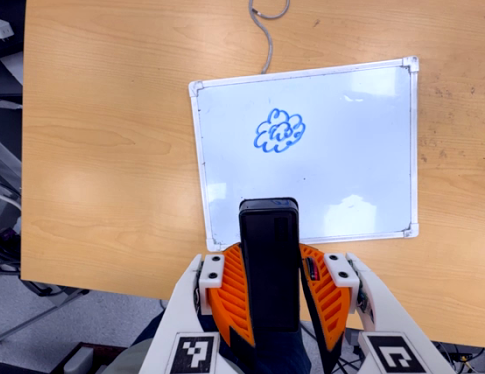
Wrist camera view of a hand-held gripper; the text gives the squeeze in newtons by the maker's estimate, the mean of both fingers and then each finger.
{"total": 9.5, "left": 8.0, "right": 11.0}